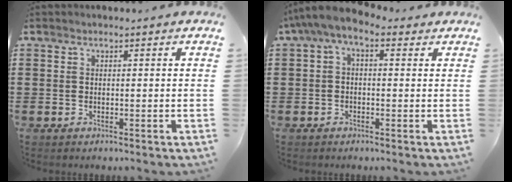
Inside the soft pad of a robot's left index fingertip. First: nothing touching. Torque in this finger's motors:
{"motor_torque": [1.53, 0.61, 0.75, 0.17]}